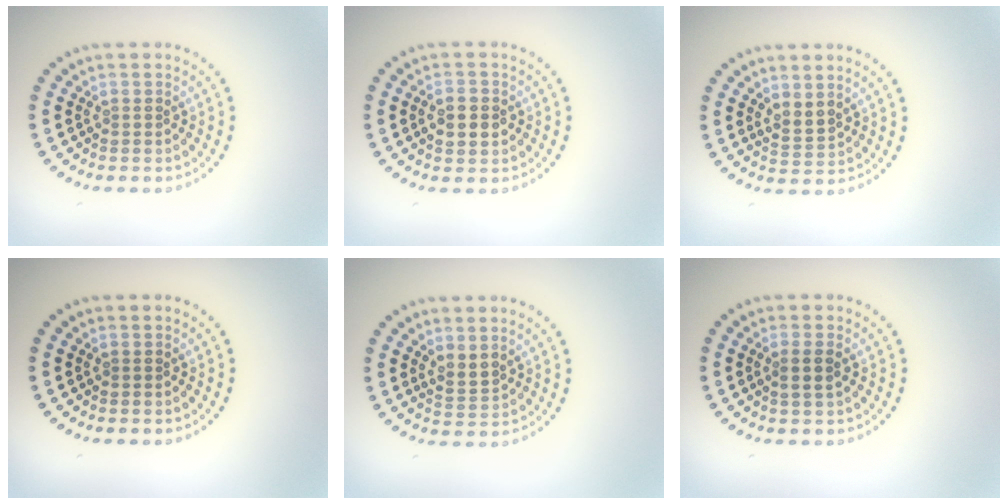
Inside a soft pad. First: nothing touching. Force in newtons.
{"total": 3.0, "press": 3.0, "slide": 0.0}
{"total": 1.8, "press": 1.5, "slide": 0.9}
{"total": 0.0}
{"total": 1.8, "press": 1.5, "slide": 0.9}
{"total": 1.7, "press": 1.6, "slide": 0.6}